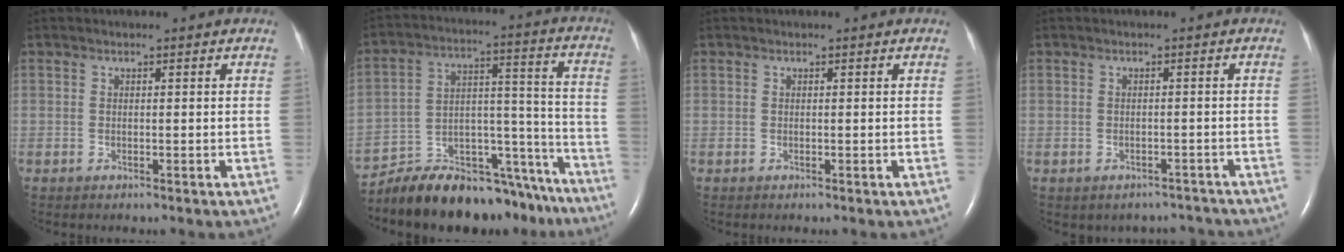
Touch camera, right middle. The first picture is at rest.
{"total": 24.7, "force": [-22.5, 6.3, 8.0], "torque": [-0.094, 0.036, -0.328]}
{"total": 0.0}
{"total": 5.2, "force": [-4.4, 2.6, 0.1], "torque": [0.007, 0.021, -0.045]}